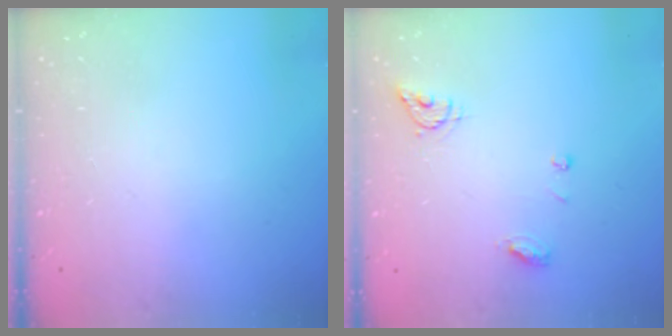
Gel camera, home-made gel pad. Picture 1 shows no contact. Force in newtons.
{"total": 6.2, "press": 6.2, "slide": 0.5}